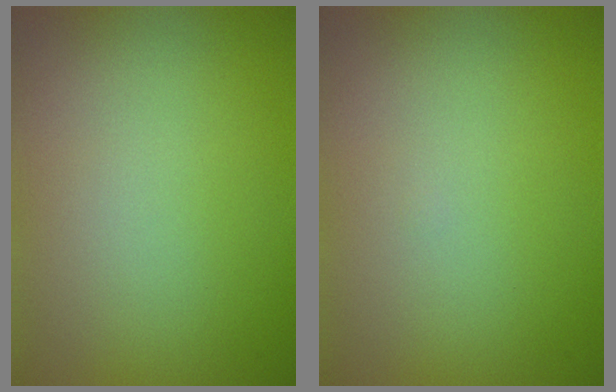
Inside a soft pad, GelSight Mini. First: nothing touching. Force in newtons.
{"total": 0.0}